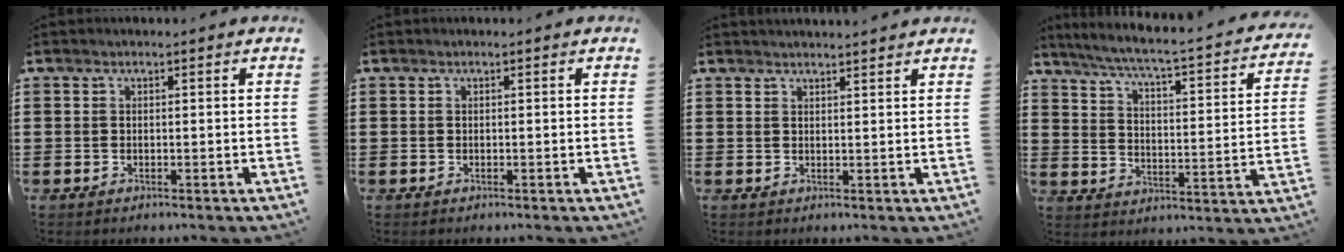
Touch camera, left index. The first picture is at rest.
{"total": 0.0}
{"total": 1.5, "force": [1.5, -0.1, 0.0], "torque": [-0.003, 0.000, 0.030]}
{"total": 4.3, "force": [3.7, -0.1, 2.3], "torque": [-0.065, -0.035, 0.050]}